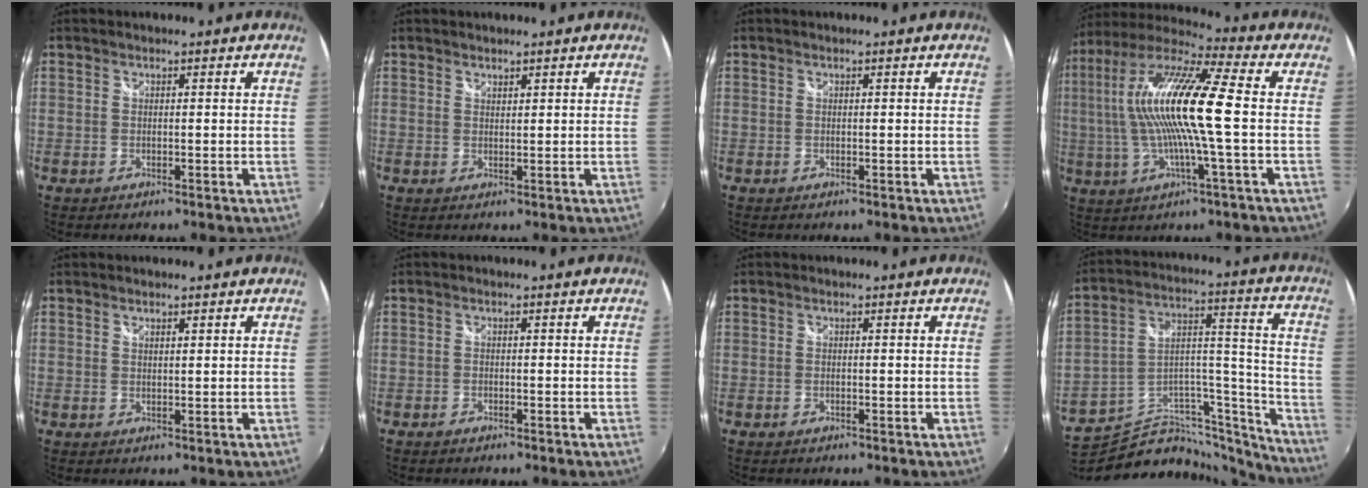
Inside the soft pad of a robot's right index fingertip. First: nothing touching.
{"total": 1.0, "force": [0.9, 0.3, 0.1], "torque": [-0.001, 0.001, 0.016]}
{"total": 0.0}
{"total": 17.9, "force": [0.3, 1.4, 17.8], "torque": [-0.333, 0.011, -0.006]}
{"total": 1.0, "force": [0.9, 0.3, 0.4], "torque": [-0.004, 0.000, 0.015]}
{"total": 0.8, "force": [-0.7, 0.5, 0.2], "torque": [-0.005, -0.002, -0.013]}
{"total": 0.0}
{"total": 23.8, "force": [-19.0, 10.1, 10.1], "torque": [-0.145, 0.067, -0.275]}